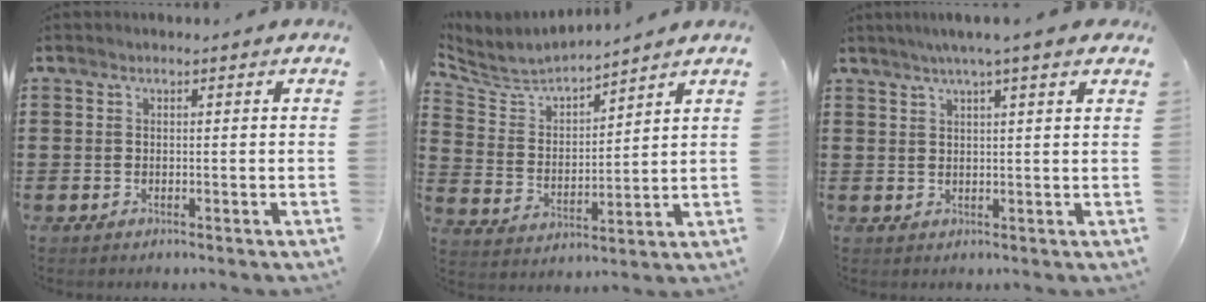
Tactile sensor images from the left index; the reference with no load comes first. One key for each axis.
{"total": 4.7, "fx": 4.5, "fy": 0.9, "fz": 1.0, "tx": -0.049, "ty": -0.031, "tz": 0.071}
{"total": 3.5, "fx": 2.5, "fy": -0.3, "fz": 2.4, "tx": -0.053, "ty": 0.003, "tz": 0.043}